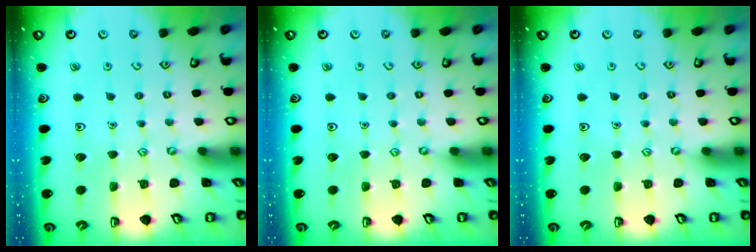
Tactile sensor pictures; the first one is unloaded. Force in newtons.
{"total": 0.0}
{"total": 0.0}